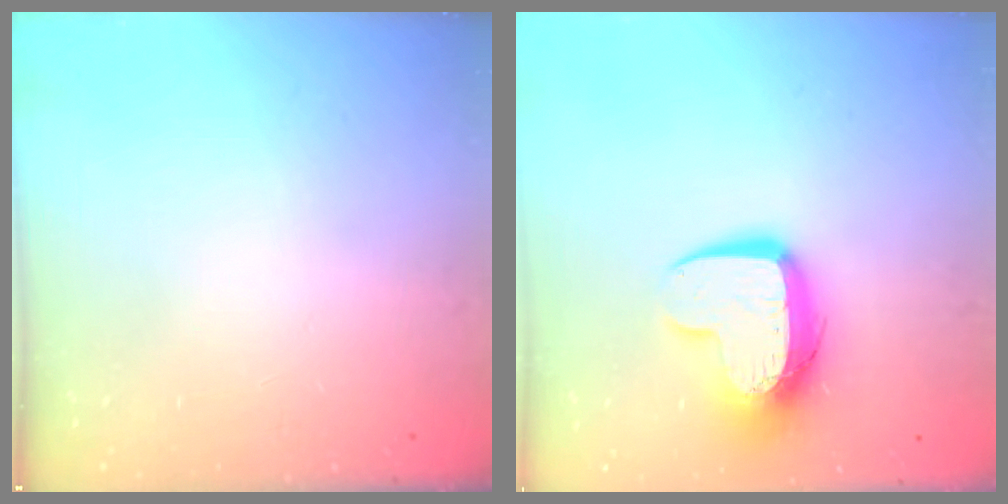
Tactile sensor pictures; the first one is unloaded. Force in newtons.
{"total": 12.3, "press": 12.3, "slide": 0.9}